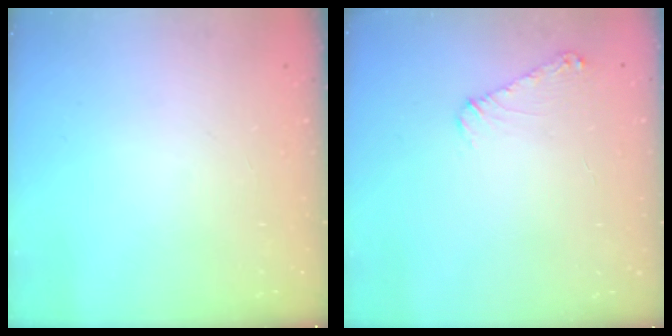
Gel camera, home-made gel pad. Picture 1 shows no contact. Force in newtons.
{"total": 6.4, "press": 6.4, "slide": 0.7}